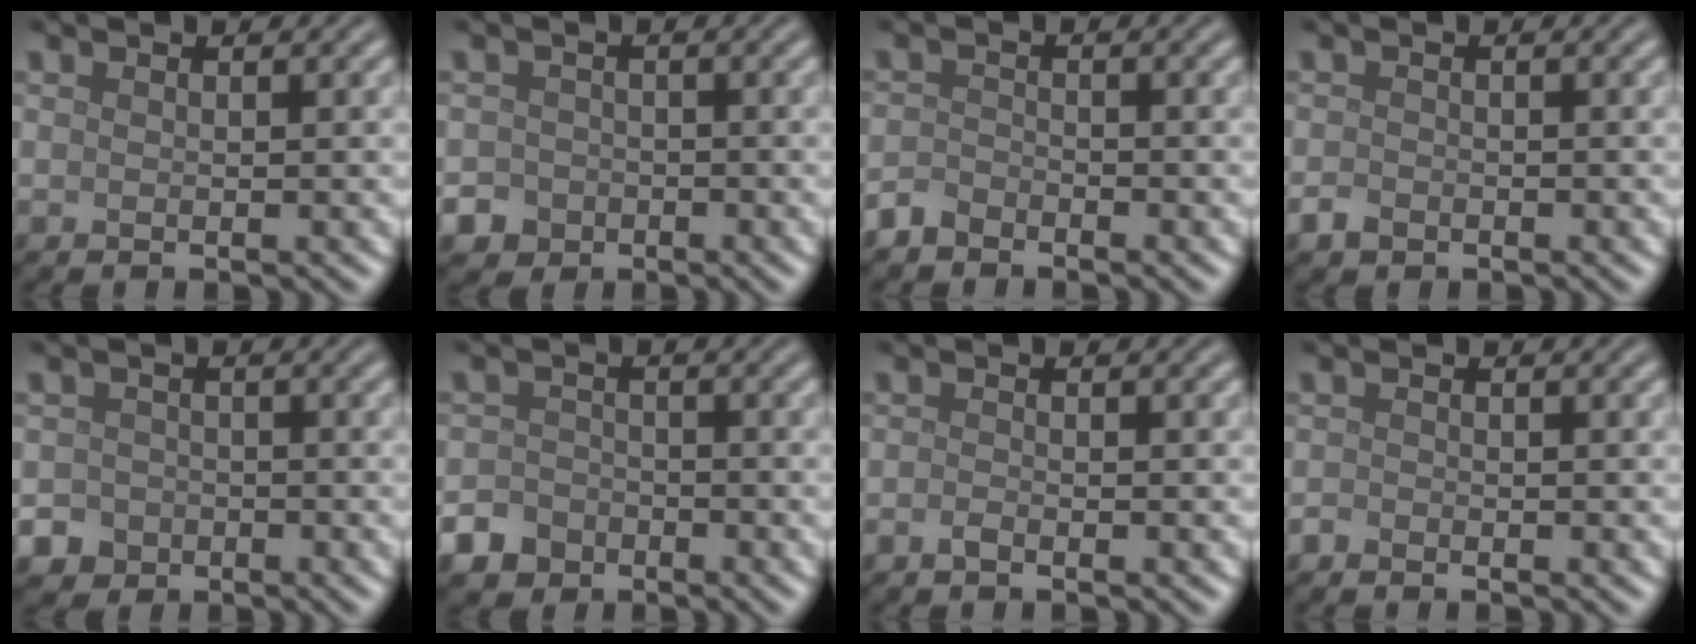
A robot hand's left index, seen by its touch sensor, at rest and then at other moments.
{"total": 3.1, "force": [-1.7, 2.6, 0.3], "torque": [0.019, -0.002, -0.033]}
{"total": 1.6, "force": [-1.5, 0.7, 0.2], "torque": [-0.002, 0.004, -0.034]}
{"total": 1.2, "force": [-0.7, 0.8, 0.4], "torque": [-0.007, -0.001, -0.016]}
{"total": 3.5, "force": [-2.0, 2.9, 0.3], "torque": [0.022, -0.004, -0.037]}
{"total": 4.2, "force": [-2.8, 3.0, 0.8], "torque": [0.002, -0.006, -0.052]}
{"total": 0.8, "force": [-0.6, 0.2, 0.5], "torque": [-0.011, 0.000, -0.012]}
{"total": 0.6, "force": [-0.6, 0.2, 0.1], "torque": [0.000, -0.003, -0.012]}